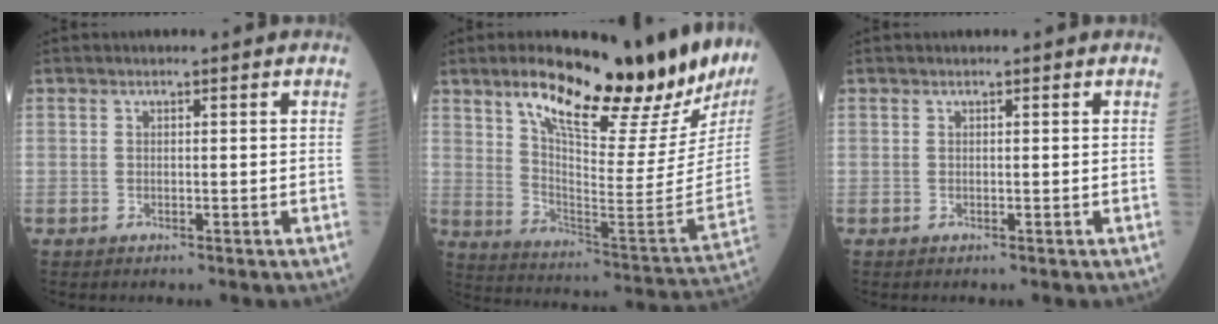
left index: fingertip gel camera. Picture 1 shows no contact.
{"total": 25.6, "force": [19.7, 3.4, 16.1], "torque": [-0.249, -0.058, 0.279]}
{"total": 0.0}